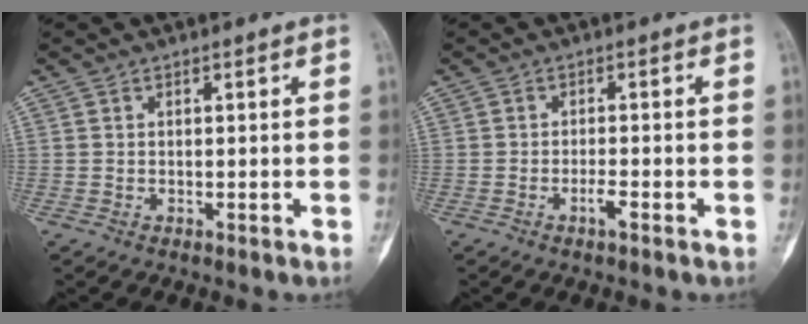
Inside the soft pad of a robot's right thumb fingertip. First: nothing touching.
{"total": 2.0, "force": [-1.1, 0.4, 1.7], "torque": [-0.032, 0.004, -0.023]}